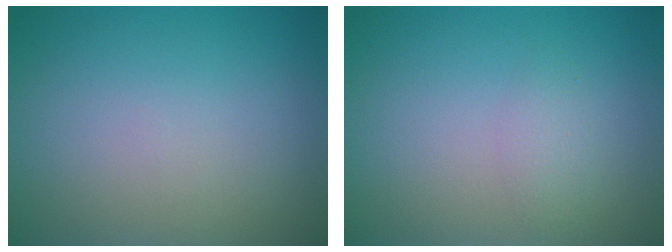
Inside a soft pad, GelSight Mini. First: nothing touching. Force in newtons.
{"total": 1.3, "press": 1.3, "slide": 0.0}